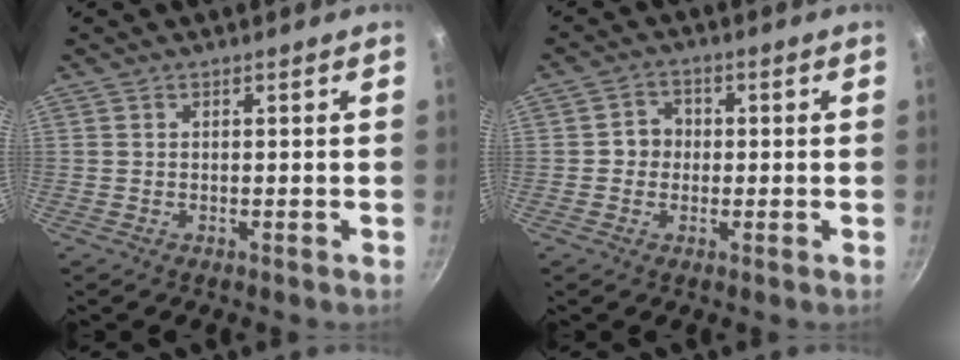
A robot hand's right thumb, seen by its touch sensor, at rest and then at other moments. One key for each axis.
{"total": 3.9, "fx": -0.2, "fy": 3.5, "fz": 1.6, "tx": -0.004, "ty": 0.012, "tz": -0.011}